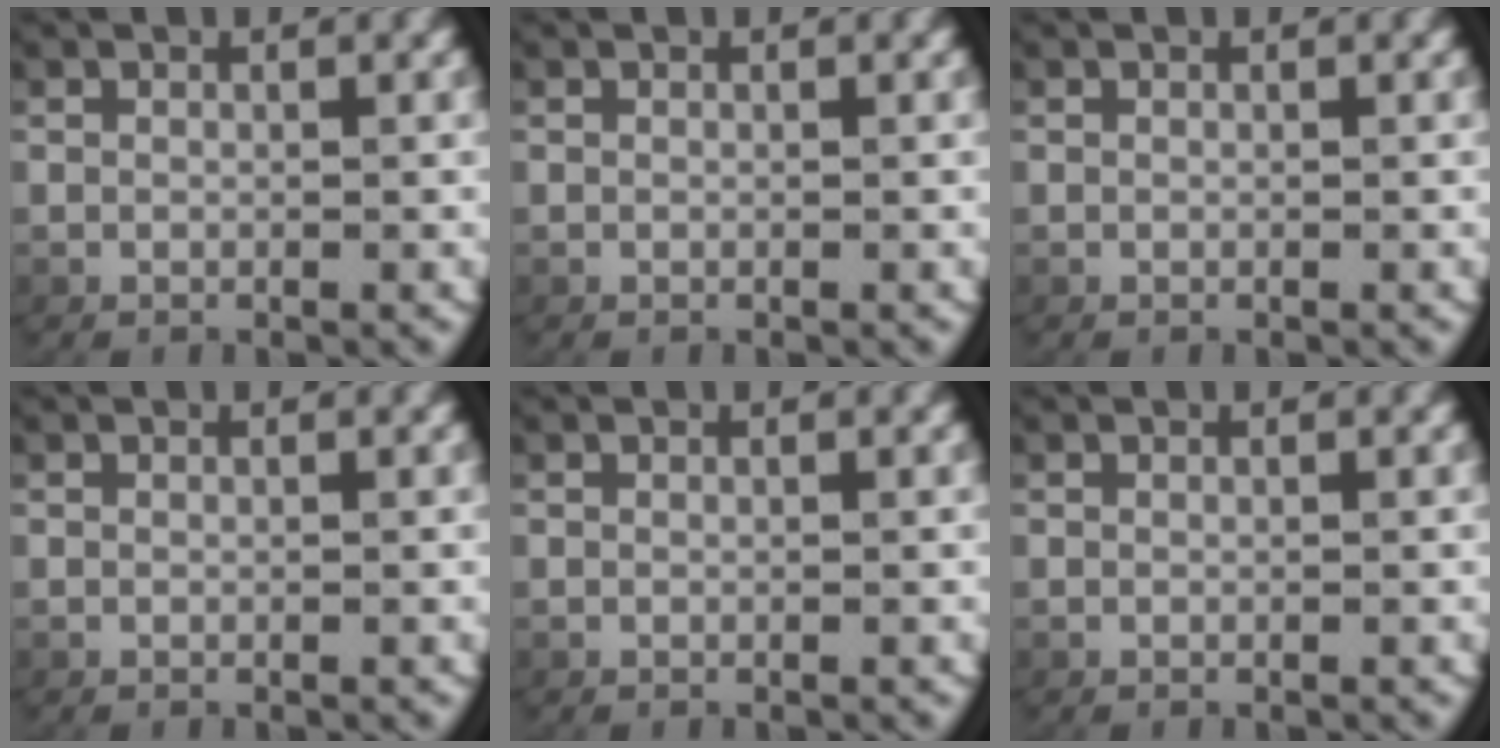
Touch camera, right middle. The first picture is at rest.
{"total": 1.4, "force": [0.1, -1.3, -0.4], "torque": [0.005, -0.007, 0.011]}
{"total": 0.0}
{"total": 0.0}
{"total": 0.0}
{"total": 0.0}